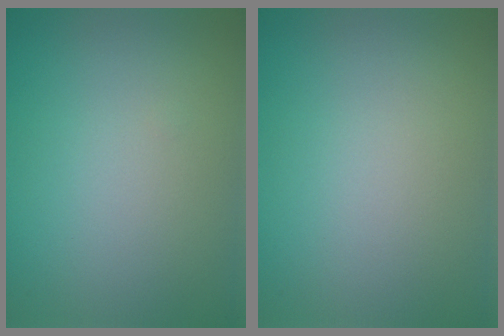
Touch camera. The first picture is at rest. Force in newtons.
{"total": 0.0}